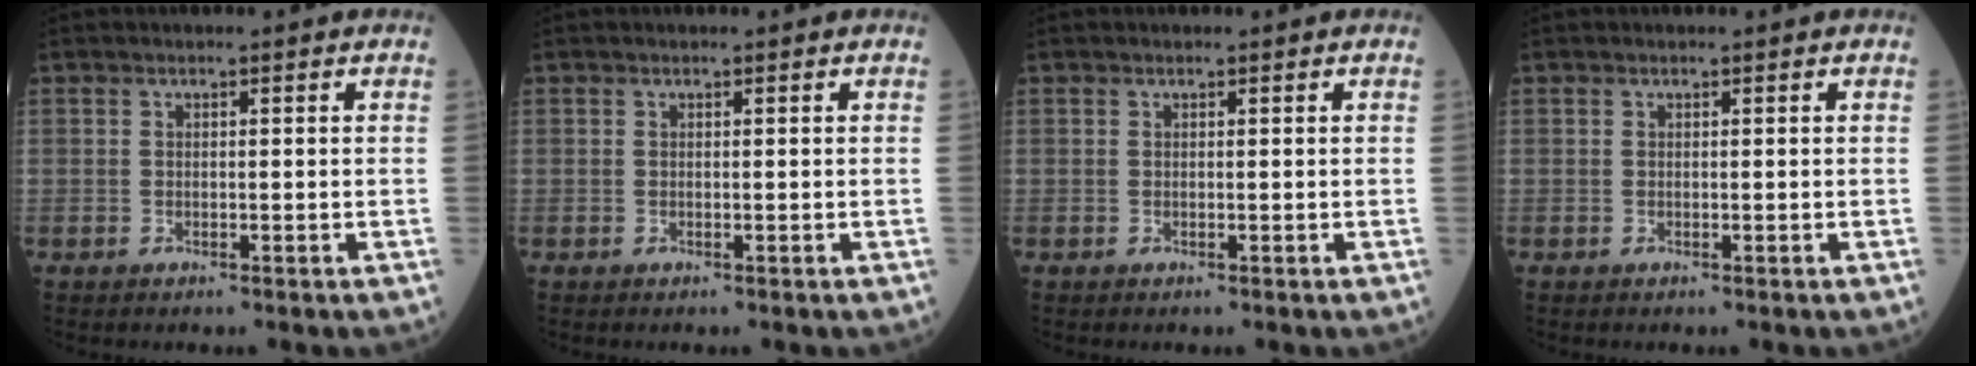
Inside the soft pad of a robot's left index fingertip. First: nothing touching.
{"total": 0.0}
{"total": 0.0}
{"total": 0.0}